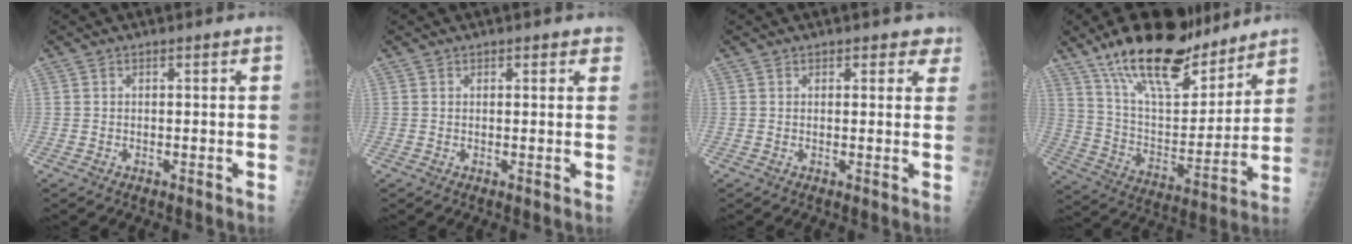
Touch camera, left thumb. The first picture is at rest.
{"total": 1.5, "force": [1.2, 0.8, 0.4], "torque": [0.014, -0.005, 0.008]}
{"total": 2.9, "force": [2.2, 1.8, 0.6], "torque": [0.030, -0.009, 0.016]}
{"total": 22.4, "force": [16.3, 8.5, 12.9], "torque": [-0.172, -0.076, 0.279]}